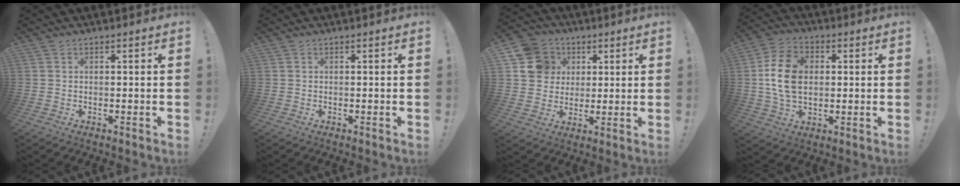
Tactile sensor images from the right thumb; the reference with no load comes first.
{"total": 0.0}
{"total": 12.3, "force": [4.0, 11.1, 3.5], "torque": [-0.046, -0.009, 0.084]}
{"total": 14.4, "force": [0.9, 10.3, 10.1], "torque": [-0.176, 0.001, 0.014]}